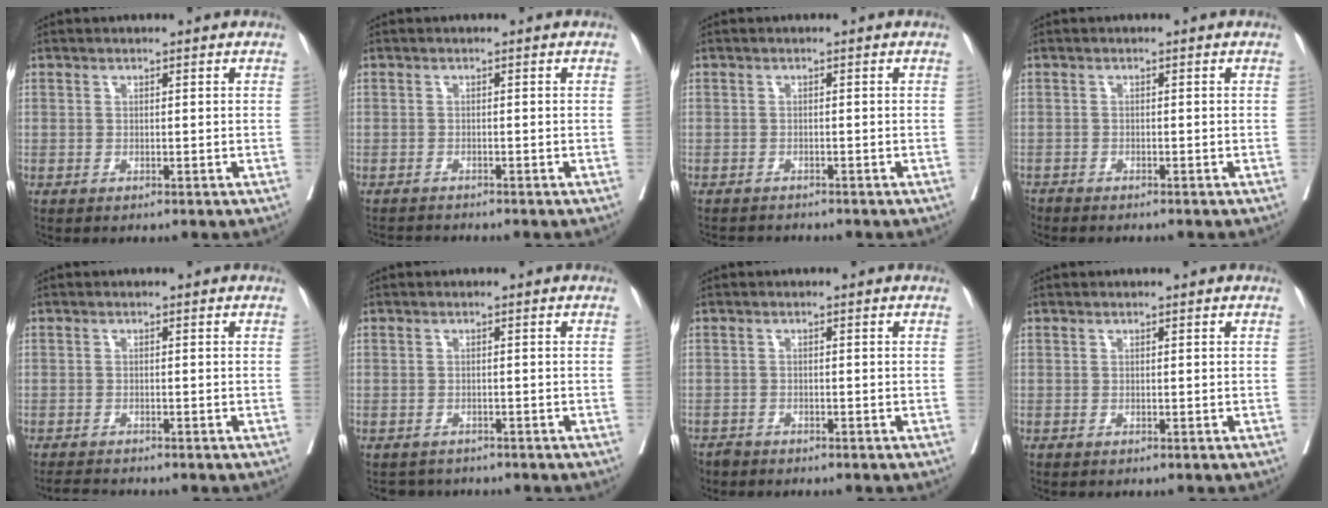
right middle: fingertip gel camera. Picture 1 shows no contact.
{"total": 2.4, "force": [-2.3, -0.3, 0.1], "torque": [-0.002, -0.011, -0.038]}
{"total": 2.9, "force": [-2.9, 0.4, 0.4], "torque": [-0.004, -0.008, -0.044]}
{"total": 2.0, "force": [-2.0, 0.1, 0.2], "torque": [-0.002, -0.005, -0.034]}
{"total": 2.6, "force": [-2.5, 0.2, 0.6], "torque": [-0.010, -0.011, -0.041]}
{"total": 2.7, "force": [-2.4, 1.2, -0.3], "torque": [0.003, -0.001, -0.038]}
{"total": 2.2, "force": [-2.0, 0.9, -0.1], "torque": [-0.001, -0.002, -0.037]}
{"total": 0.0}